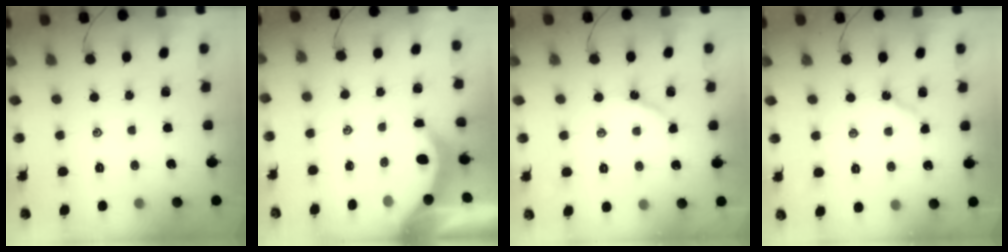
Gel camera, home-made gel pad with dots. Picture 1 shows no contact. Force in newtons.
{"total": 3.3, "press": 3.3, "slide": 0.3}
{"total": 4.9, "press": 4.8, "slide": 0.4}
{"total": 3.5, "press": 3.5, "slide": 0.3}